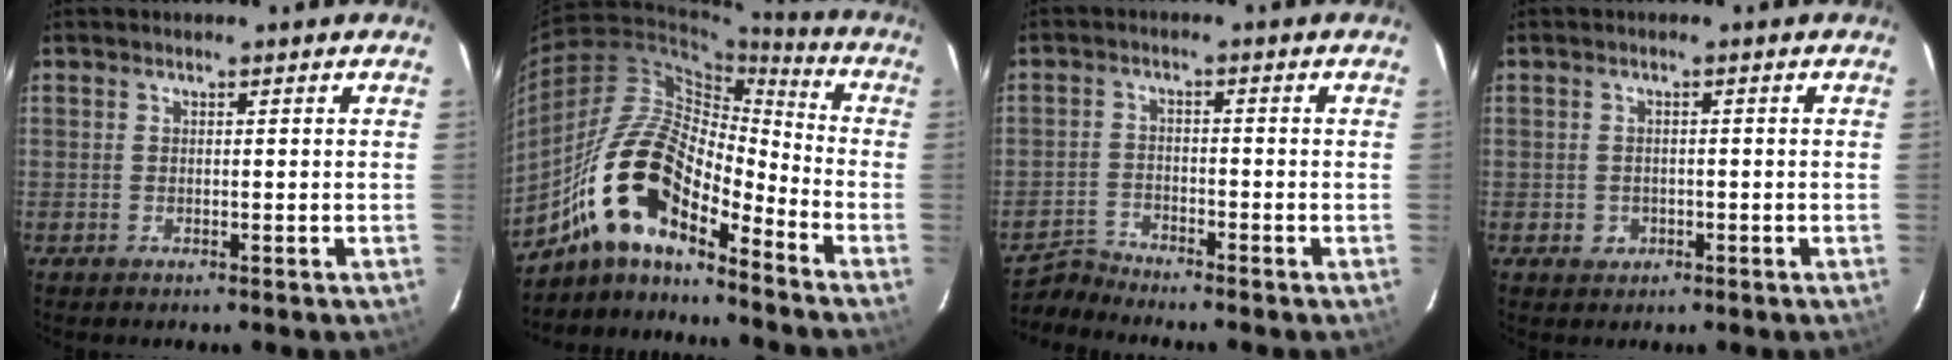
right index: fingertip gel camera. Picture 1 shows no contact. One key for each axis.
{"total": 16.6, "fx": -11.4, "fy": 5.6, "fz": 10.7, "tx": -0.201, "ty": 0.009, "tz": -0.229}
{"total": 4.2, "fx": -4.1, "fy": -0.2, "fz": -0.8, "tx": 0.001, "ty": 0.011, "tz": -0.089}
{"total": 2.2, "fx": -0.6, "fy": 2.1, "fz": 0.4, "tx": -0.008, "ty": 0.004, "tz": -0.004}